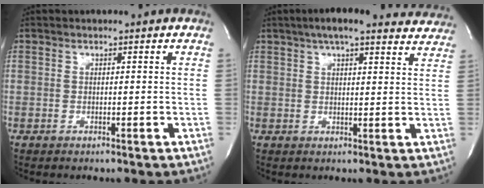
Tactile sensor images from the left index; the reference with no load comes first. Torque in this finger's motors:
{"motor_torque": [-0.16, -0.80, 0.28, 0.05]}